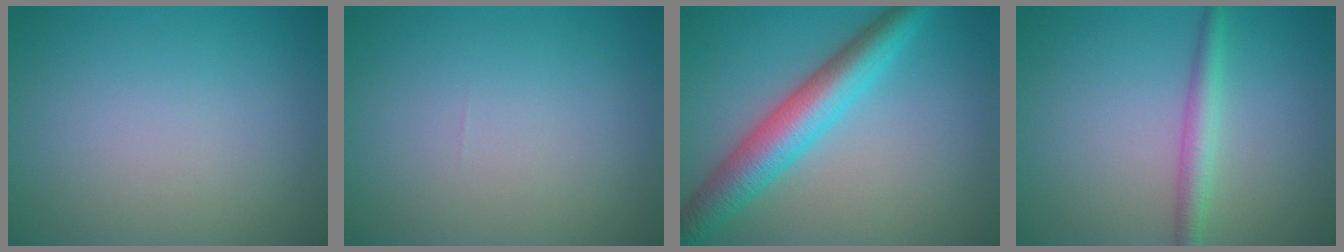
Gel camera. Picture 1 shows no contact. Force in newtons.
{"total": 0.0}
{"total": 6.4, "press": 6.4, "slide": 0.2}
{"total": 2.4, "press": 2.4, "slide": 0.1}